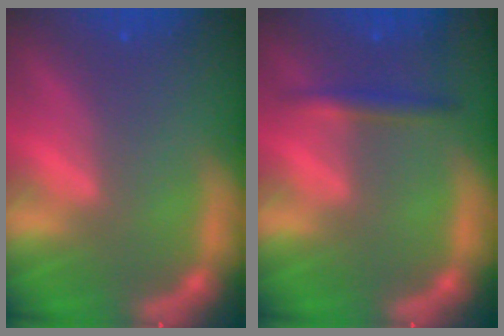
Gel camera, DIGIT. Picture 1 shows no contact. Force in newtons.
{"total": 1.9}